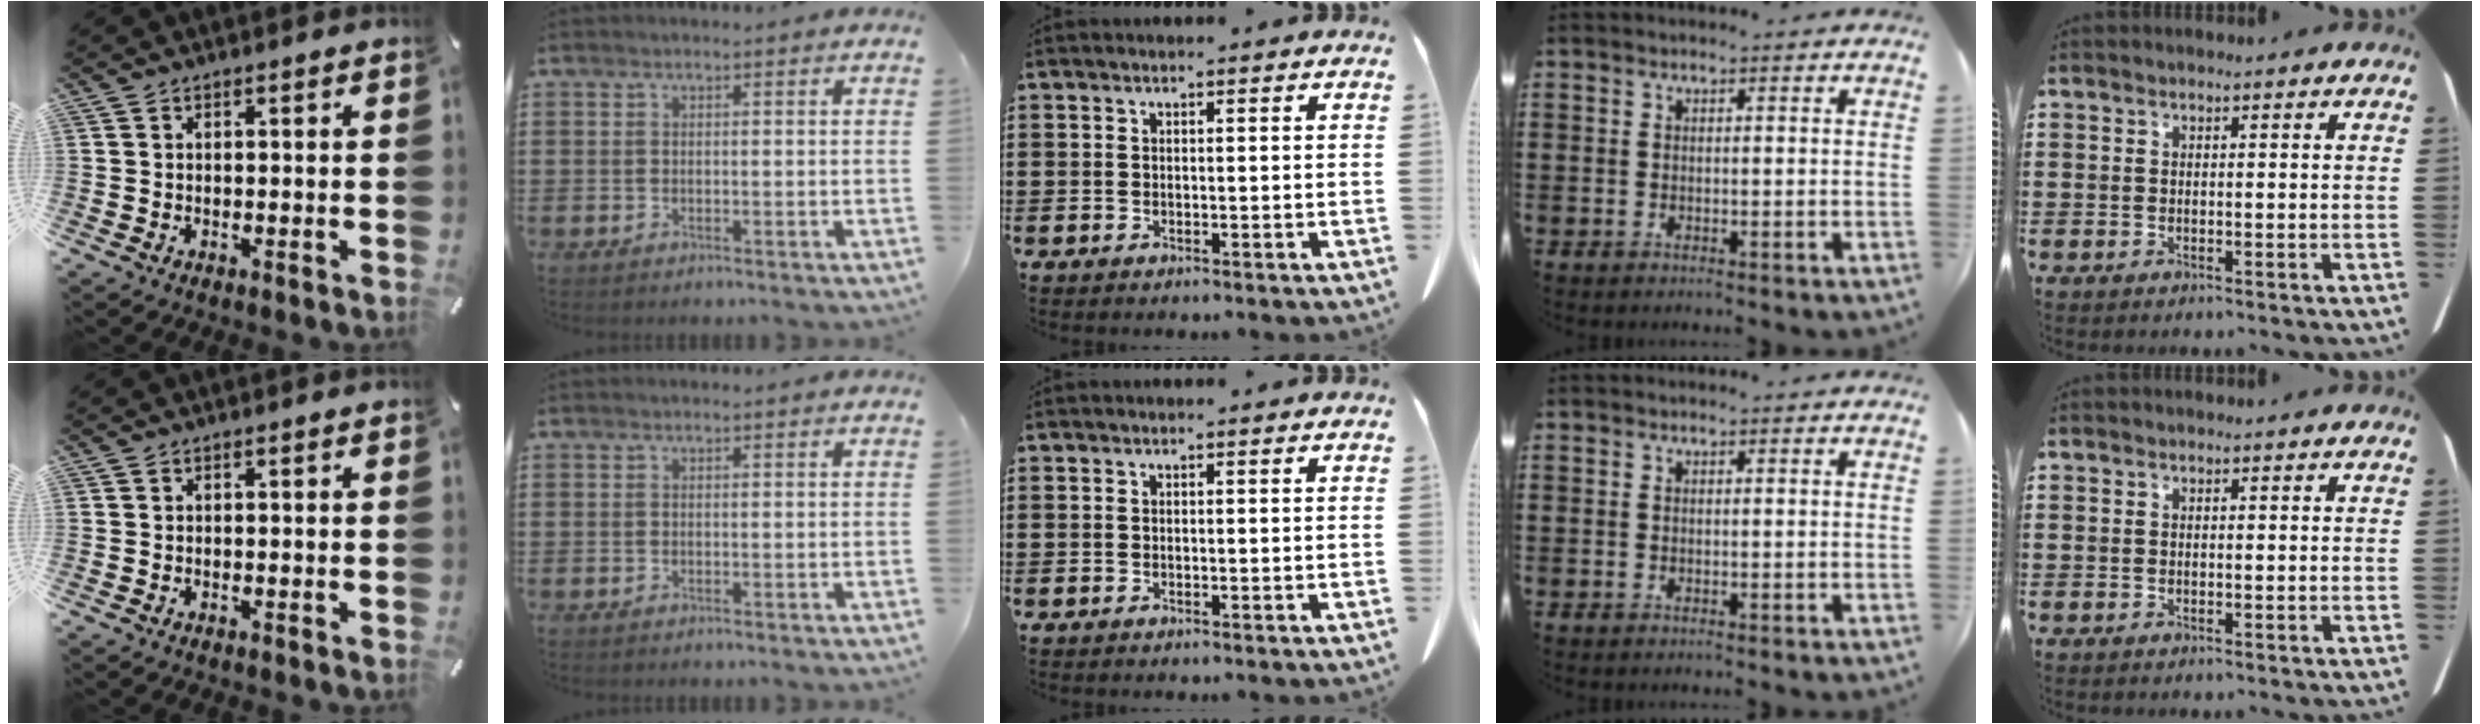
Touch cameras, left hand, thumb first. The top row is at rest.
{}